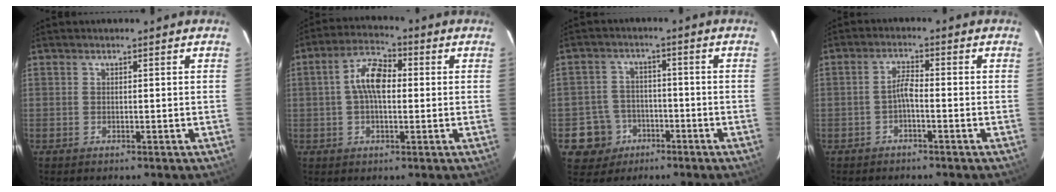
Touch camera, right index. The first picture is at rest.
{"total": 7.7, "force": [0.5, 3.8, 6.7], "torque": [-0.129, 0.021, 0.006]}
{"total": 7.2, "force": [-3.3, 6.4, 0.6], "torque": [-0.029, 0.025, -0.046]}
{"total": 2.4, "force": [-1.3, 0.4, 2.0], "torque": [-0.044, 0.009, -0.027]}